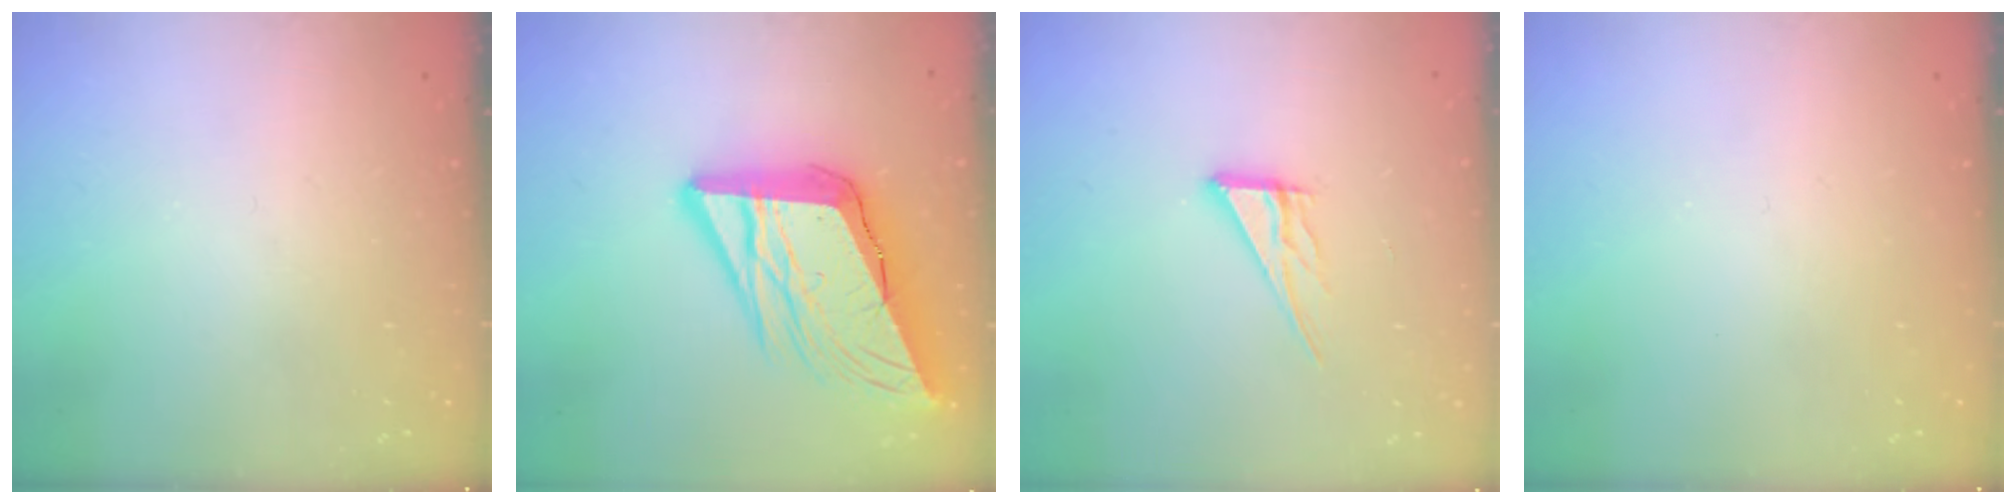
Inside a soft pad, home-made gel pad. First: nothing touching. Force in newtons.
{"total": 18.2, "press": 18.0, "slide": 2.6}
{"total": 9.3, "press": 9.2, "slide": 0.9}
{"total": 0.0}